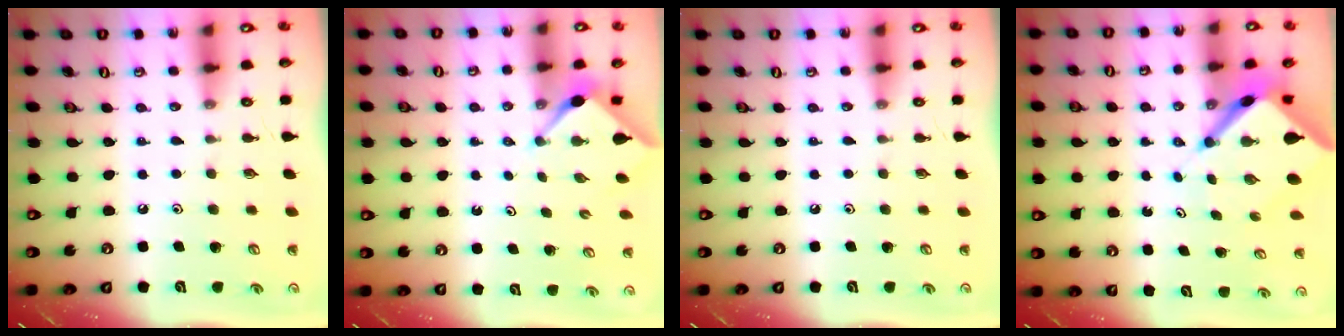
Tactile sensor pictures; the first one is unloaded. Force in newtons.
{"total": 3.0, "press": 3.0, "slide": 0.3}
{"total": 0.0}
{"total": 7.5, "press": 7.5, "slide": 0.5}